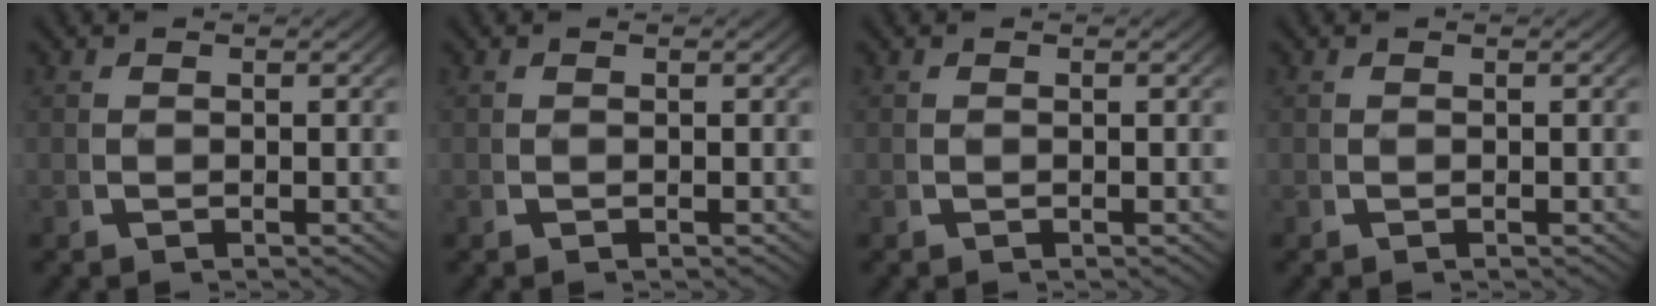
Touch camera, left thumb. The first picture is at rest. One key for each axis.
{"total": 0.0}
{"total": 0.0}
{"total": 0.0}